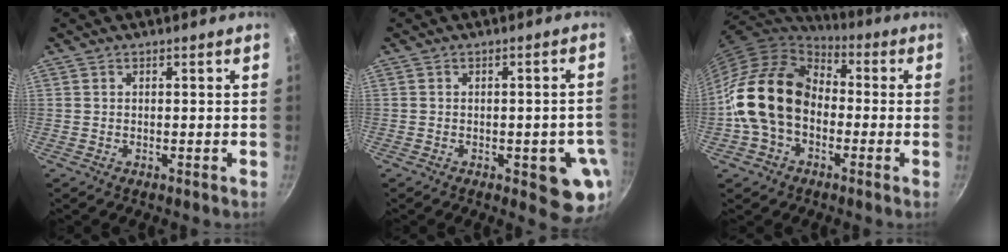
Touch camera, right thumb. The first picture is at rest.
{"total": 8.9, "force": [-2.6, 3.7, 7.7], "torque": [-0.055, 0.002, -0.030]}
{"total": 17.3, "force": [-2.3, 12.7, 11.5], "torque": [-0.182, 0.047, -0.057]}